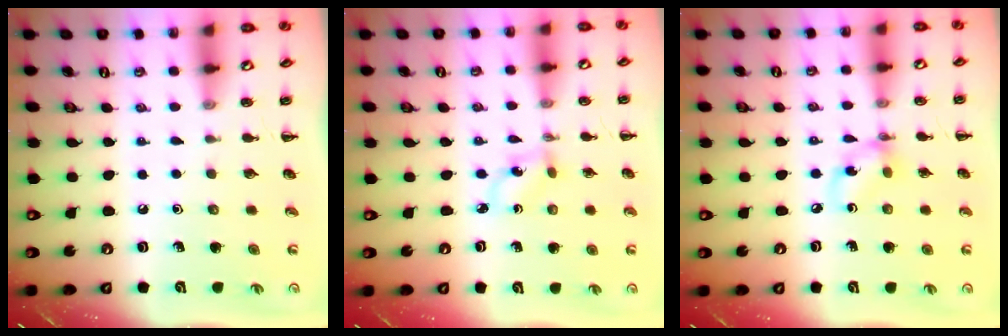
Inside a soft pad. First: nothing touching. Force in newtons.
{"total": 1.2, "press": 1.1, "slide": 0.5}
{"total": 5.5, "press": 5.5, "slide": 0.6}